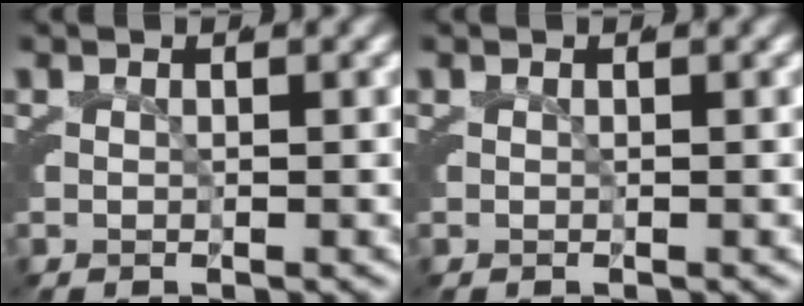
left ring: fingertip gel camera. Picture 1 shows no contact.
{"total": 0.0}